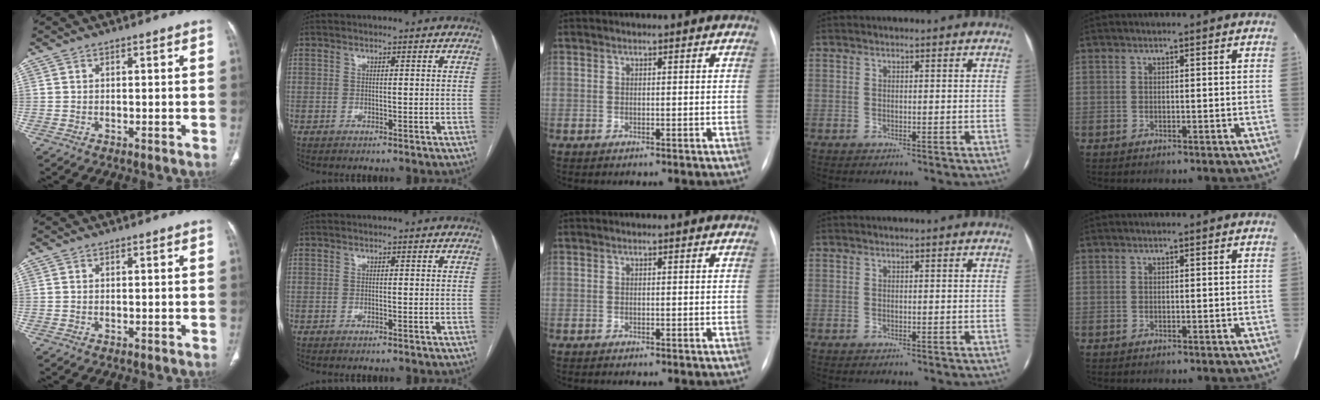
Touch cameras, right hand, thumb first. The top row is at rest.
{}